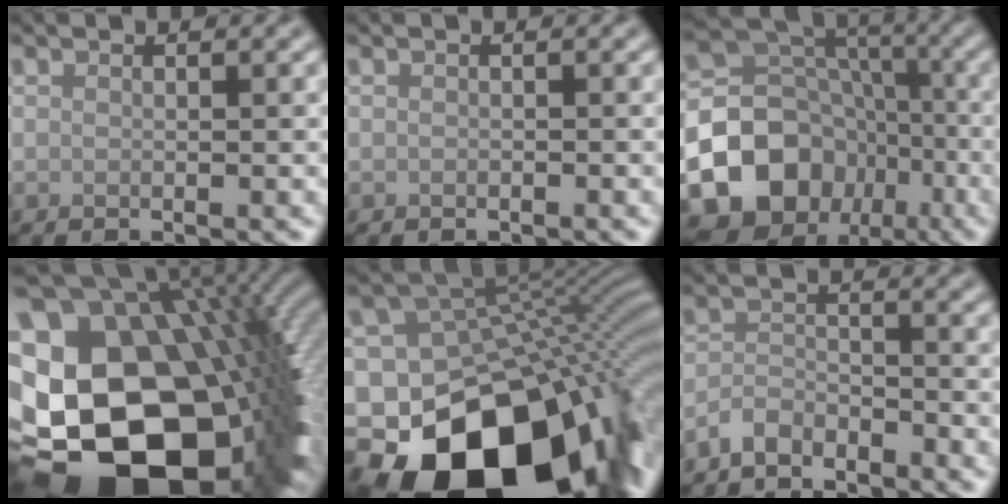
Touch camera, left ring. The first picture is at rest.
{"total": 0.0}
{"total": 12.5, "force": [-5.2, 10.2, 5.0], "torque": [-0.105, 0.004, -0.099]}
{"total": 22.8, "force": [-4.4, 16.1, 15.5], "torque": [-0.280, -0.037, -0.053]}
{"total": 21.1, "force": [-11.9, 13.3, 11.3], "torque": [-0.189, -0.018, -0.170]}
{"total": 2.7, "force": [-2.5, 0.9, 0.6], "torque": [-0.011, 0.003, -0.059]}